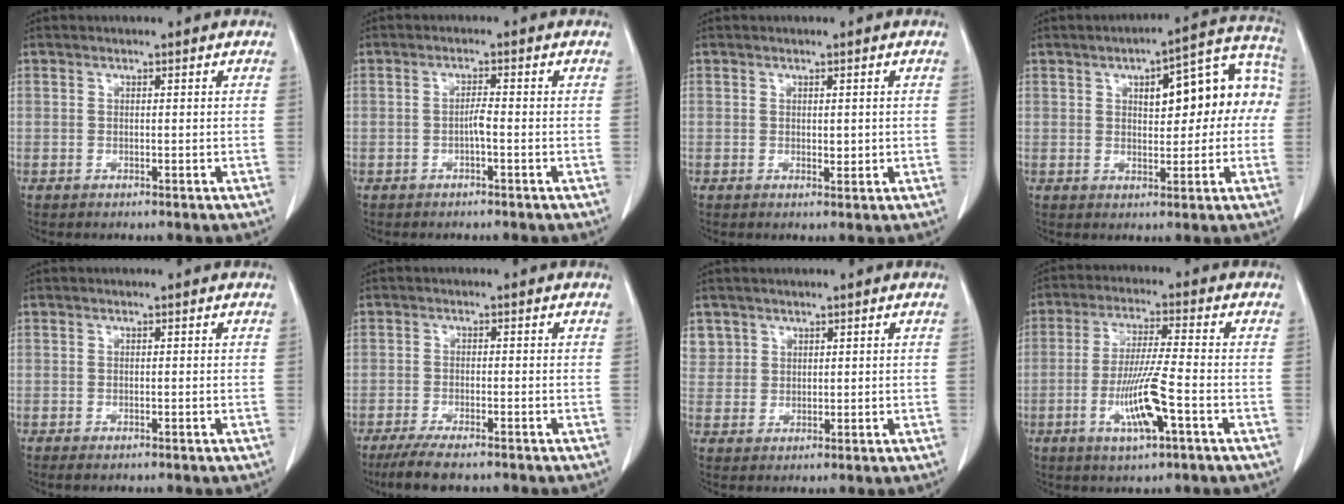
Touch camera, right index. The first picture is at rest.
{"total": 1.6, "force": [-0.6, 0.1, 1.5], "torque": [-0.025, 0.003, -0.012]}
{"total": 1.4, "force": [0.1, 0.8, 1.1], "torque": [-0.015, -0.004, 0.005]}
{"total": 13.3, "force": [2.1, 5.0, 12.2], "torque": [-0.146, 0.049, 0.029]}
{"total": 1.0, "force": [-0.7, 0.2, 0.6], "torque": [-0.008, -0.001, -0.009]}
{"total": 6.8, "force": [-5.5, 1.1, 3.9], "torque": [-0.062, -0.014, -0.089]}
{"total": 3.6, "force": [2.2, 2.9, -0.1], "torque": [0.016, 0.004, 0.041]}
{"total": 7.8, "force": [-2.7, 0.1, 7.4], "torque": [-0.142, -0.010, -0.050]}